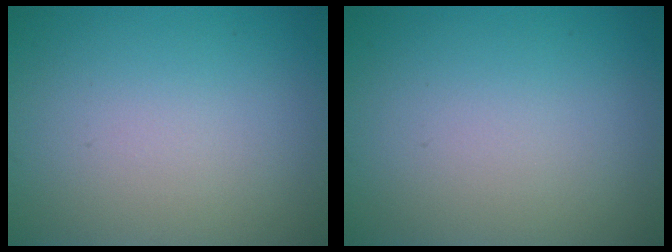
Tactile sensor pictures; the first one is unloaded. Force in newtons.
{"total": 0.0}